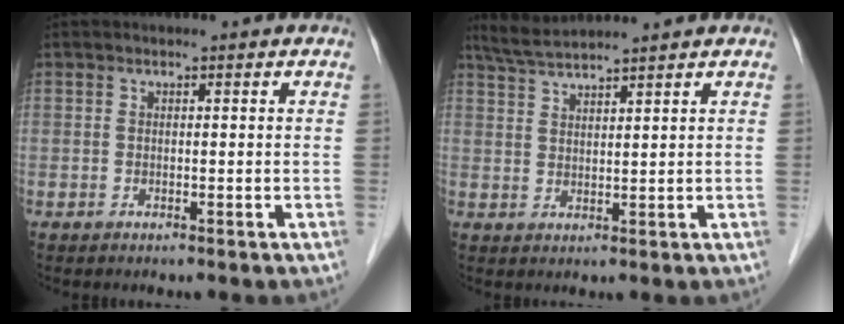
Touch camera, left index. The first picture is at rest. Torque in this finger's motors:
{"motor_torque": [0.39, -0.45, 0.06, 0.02]}